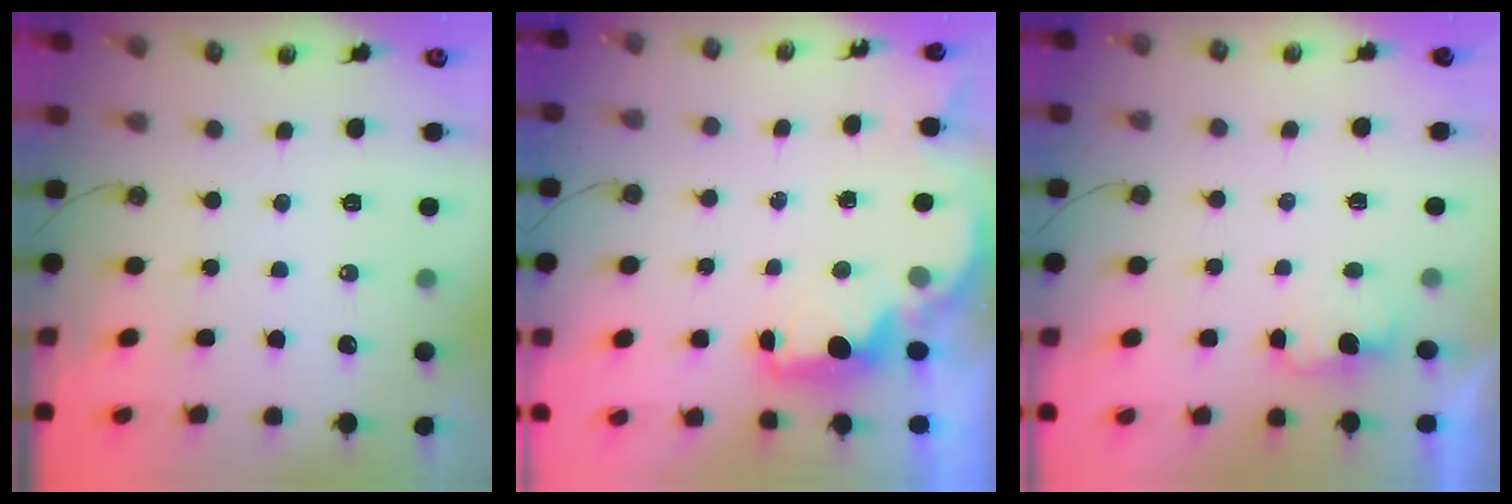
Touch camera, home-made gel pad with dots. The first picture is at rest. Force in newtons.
{"total": 2.3, "press": 2.1, "slide": 0.8}
{"total": 1.5, "press": 1.3, "slide": 0.8}